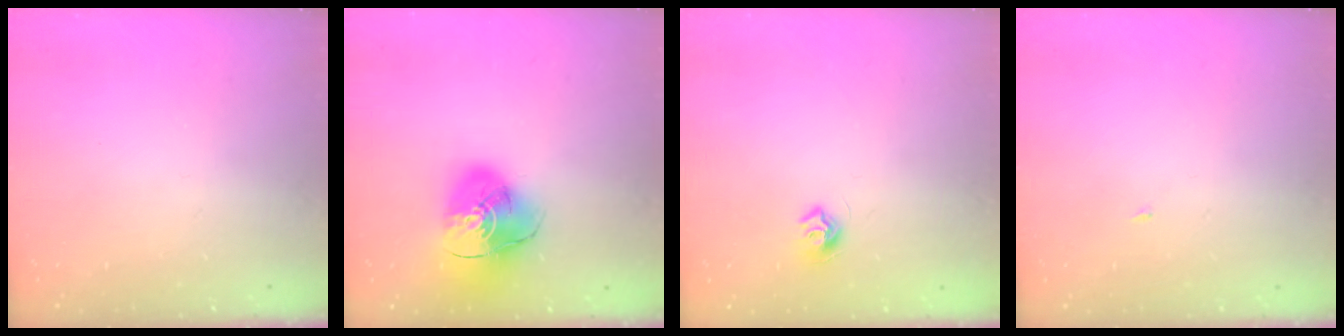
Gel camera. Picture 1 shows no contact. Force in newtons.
{"total": 16.0, "press": 15.8, "slide": 2.1}
{"total": 7.6, "press": 7.5, "slide": 0.5}
{"total": 1.8, "press": 1.8, "slide": 0.2}